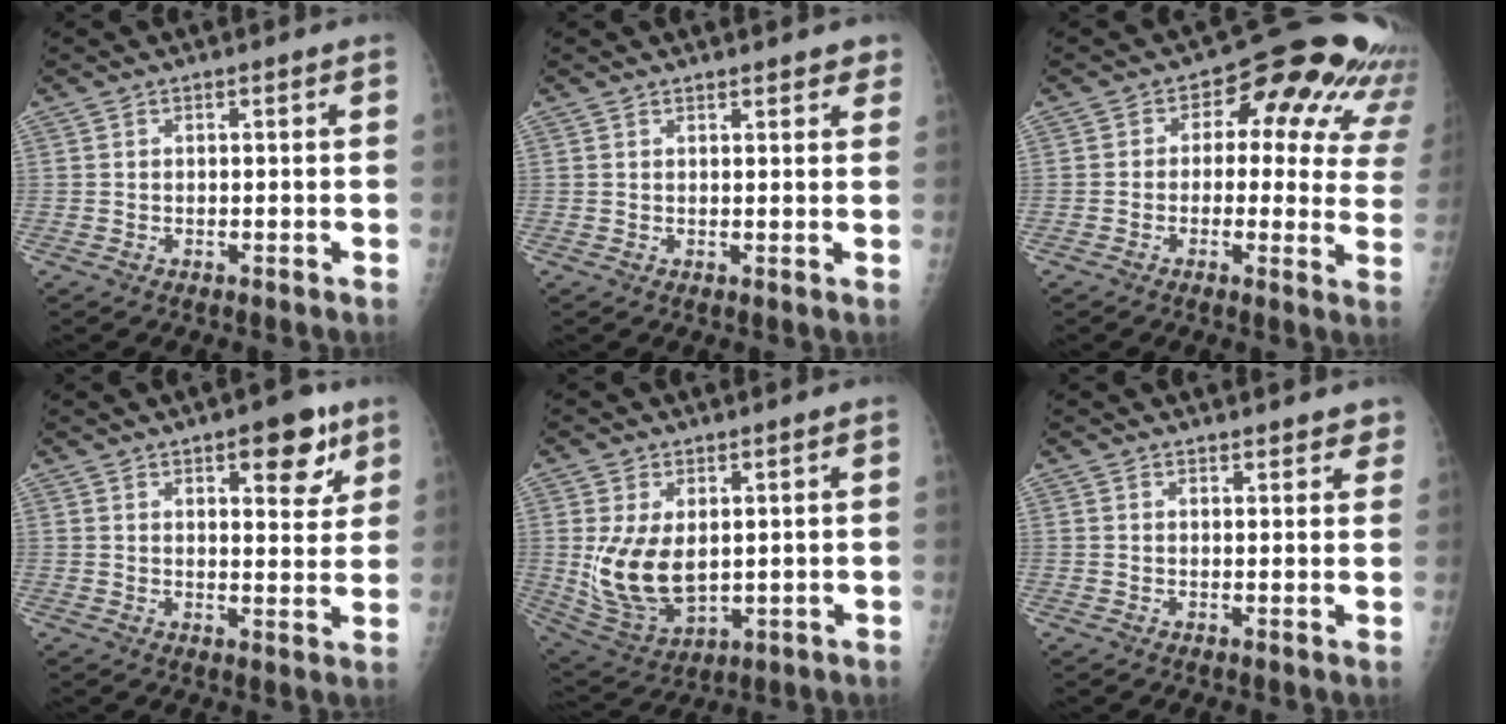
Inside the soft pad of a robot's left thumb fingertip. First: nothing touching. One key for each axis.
{"total": 3.2, "fx": 2.6, "fy": 1.2, "fz": 1.5, "tx": 0.008, "ty": -0.004, "tz": 0.027}
{"total": 18.5, "fx": 7.4, "fy": 10.4, "fz": 13.4, "tx": -0.112, "ty": 0.010, "tz": 0.071}
{"total": 9.4, "fx": 5.4, "fy": 3.9, "fz": 6.6, "tx": -0.059, "ty": -0.026, "tz": 0.072}
{"total": 11.4, "fx": 1.7, "fy": 6.8, "fz": 8.9, "tx": -0.155, "ty": -0.022, "tz": 0.054}
{"total": 4.8, "fx": 4.3, "fy": 1.7, "fz": 1.5, "tx": 0.013, "ty": -0.017, "tz": 0.047}